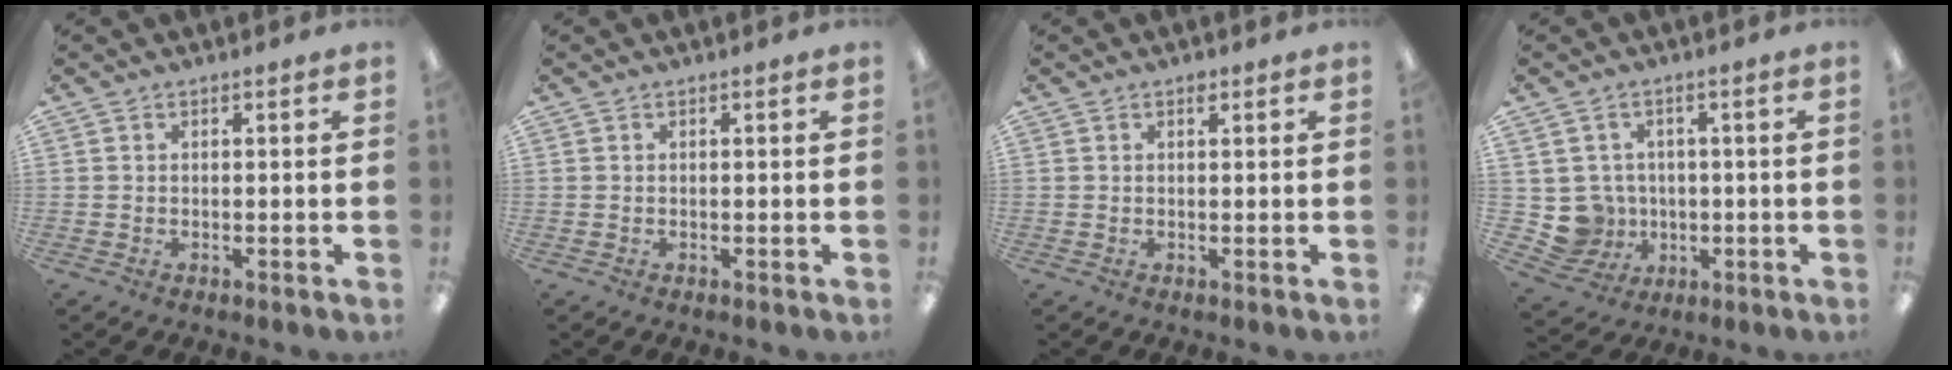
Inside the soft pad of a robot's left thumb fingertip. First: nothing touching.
{"total": 0.0}
{"total": 0.9, "force": [0.6, 0.5, 0.5], "torque": [-0.004, -0.002, 0.009]}
{"total": 6.8, "force": [0.3, 6.8, 0.7], "torque": [-0.034, -0.003, 0.016]}